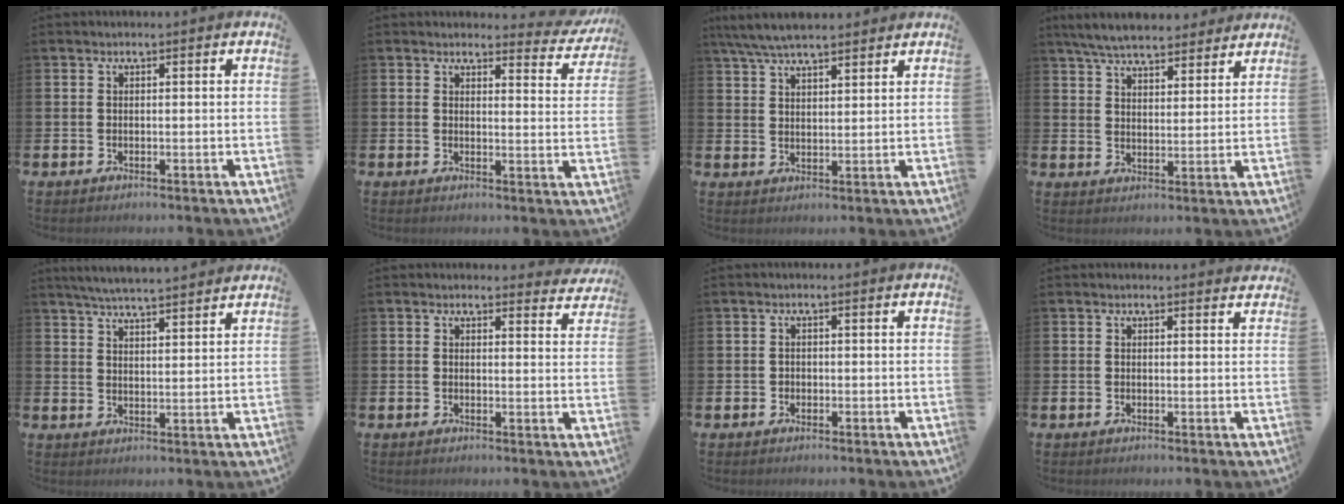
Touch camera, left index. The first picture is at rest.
{"total": 2.9, "force": [2.6, 1.0, 0.3], "torque": [0.000, -0.022, 0.041]}
{"total": 6.2, "force": [5.8, 1.1, 2.1], "torque": [-0.061, -0.012, 0.108]}
{"total": 7.0, "force": [6.6, 1.4, 1.8], "torque": [-0.054, -0.026, 0.119]}
{"total": 5.2, "force": [5.1, -0.2, 0.9], "torque": [-0.039, -0.024, 0.094]}
{"total": 2.1, "force": [2.1, 0.6, 0.0], "torque": [0.004, -0.009, 0.035]}
{"total": 0.7, "force": [-0.2, 0.7, 0.0], "torque": [0.002, 0.003, -0.007]}
{"total": 0.8, "force": [0.8, 0.2, 0.1], "torque": [0.006, 0.000, 0.013]}